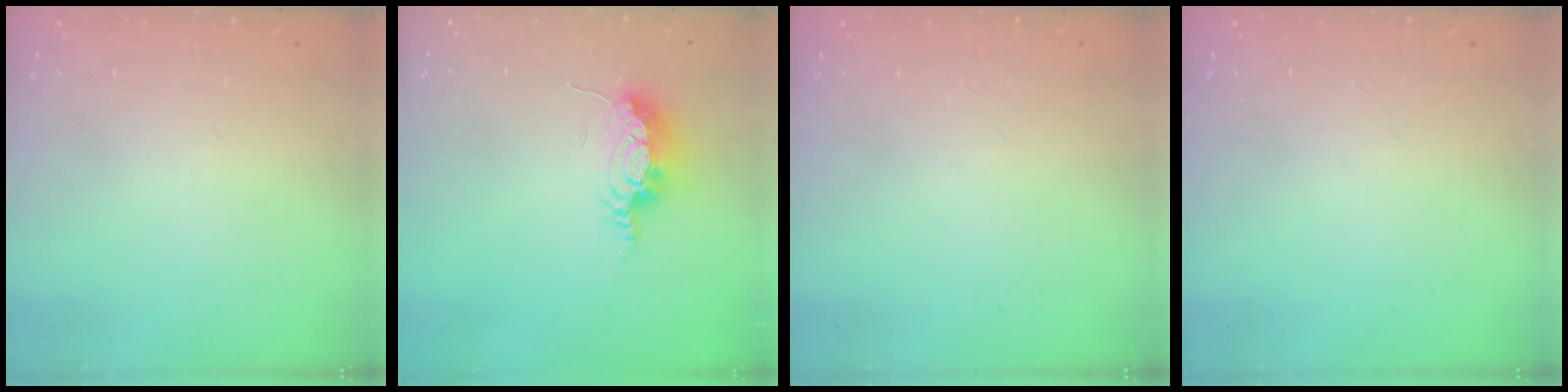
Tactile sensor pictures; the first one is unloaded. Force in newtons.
{"total": 8.6, "press": 8.1, "slide": 2.9}
{"total": 0.0}
{"total": 0.0}